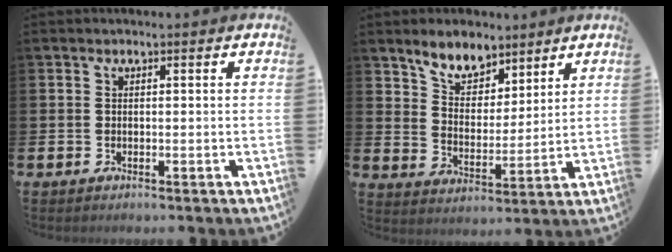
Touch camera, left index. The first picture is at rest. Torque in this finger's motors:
{"motor_torque": [1.23, -0.93, 0.20, 0.08]}